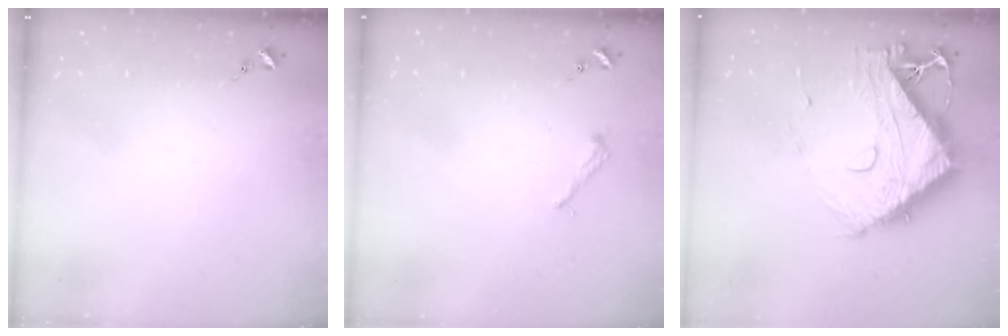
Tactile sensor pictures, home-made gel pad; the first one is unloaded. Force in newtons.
{"total": 2.2, "press": 2.2, "slide": 0.3}
{"total": 14.2, "press": 14.1, "slide": 1.2}